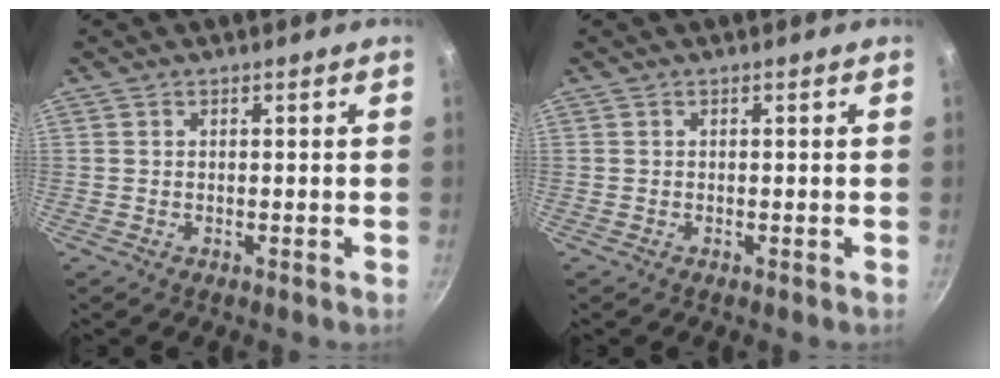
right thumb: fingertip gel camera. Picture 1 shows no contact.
{"total": 0.0}